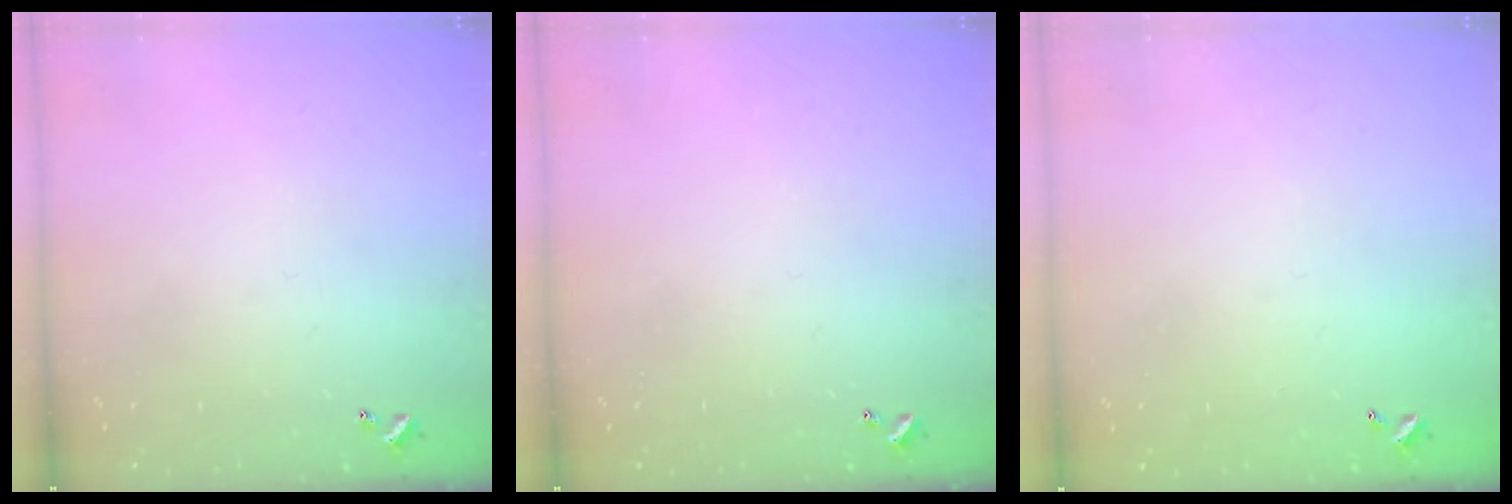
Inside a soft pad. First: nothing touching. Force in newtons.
{"total": 0.0}
{"total": 2.9, "press": 2.9, "slide": 0.1}